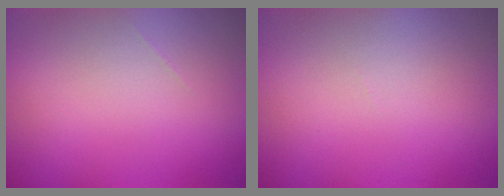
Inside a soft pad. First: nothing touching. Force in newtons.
{"total": 0.0}